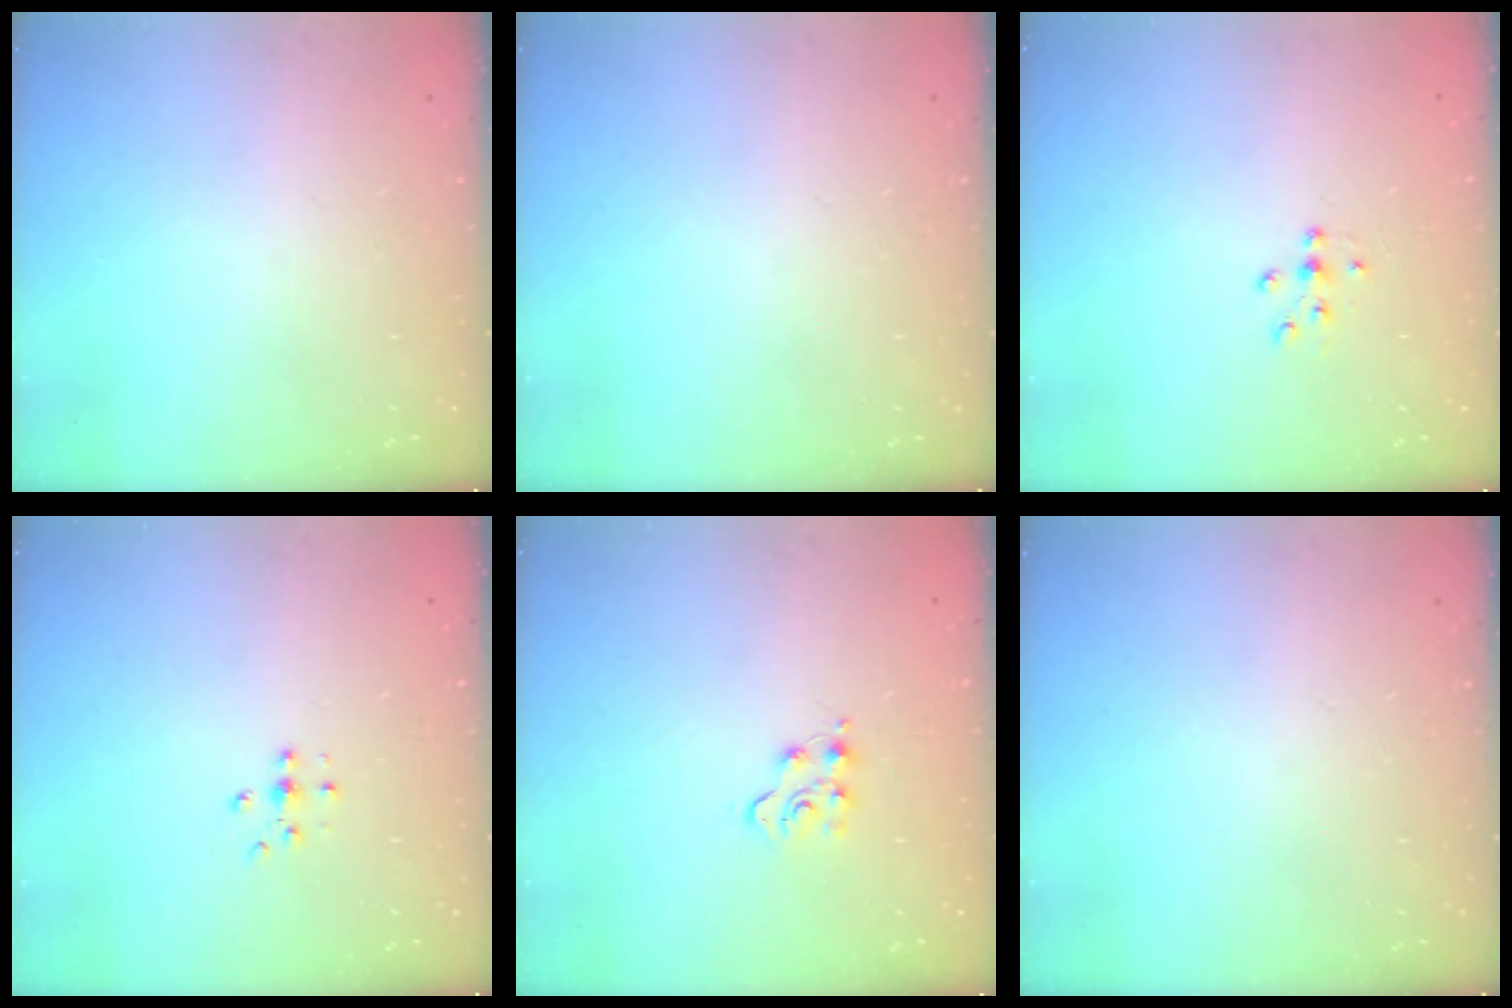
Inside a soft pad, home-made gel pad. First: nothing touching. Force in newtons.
{"total": 0.0}
{"total": 5.6, "press": 5.5, "slide": 1.2}
{"total": 4.7, "press": 4.6, "slide": 0.9}
{"total": 5.3, "press": 5.3, "slide": 0.6}
{"total": 0.0}